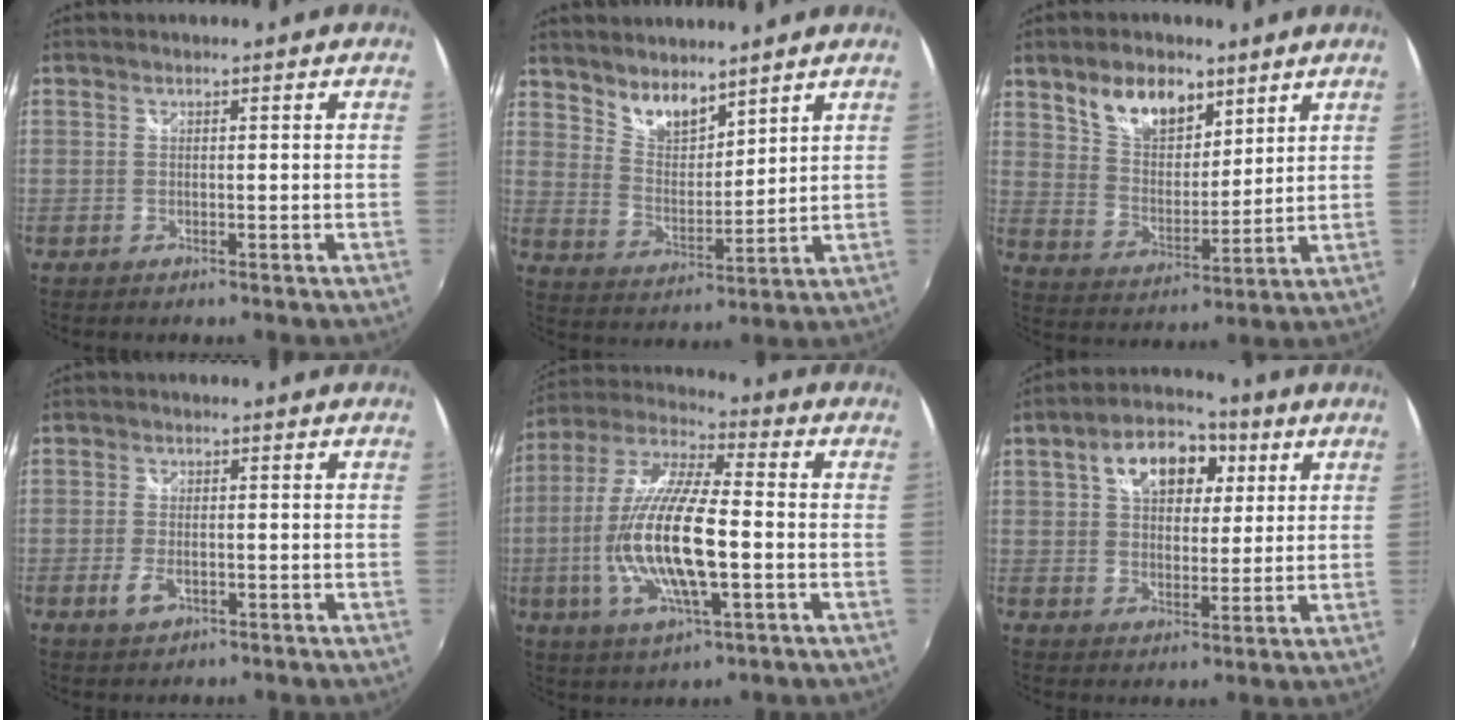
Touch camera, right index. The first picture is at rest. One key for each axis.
{"total": 7.5, "fx": 6.3, "fy": 2.8, "fz": 2.9, "tx": -0.039, "ty": -0.002, "tz": 0.121}
{"total": 11.0, "fx": 7.0, "fy": 6.0, "fz": 6.1, "tx": -0.098, "ty": 0.010, "tz": 0.133}
{"total": 3.4, "fx": -1.4, "fy": 1.8, "fz": 2.5, "tx": -0.056, "ty": -0.005, "tz": -0.025}
{"total": 18.3, "fx": -3.2, "fy": 5.0, "fz": 17.3, "tx": -0.345, "ty": -0.009, "tz": -0.062}
{"total": 12.3, "fx": 4.7, "fy": 7.7, "fz": 8.4, "tx": -0.148, "ty": 0.037, "tz": 0.074}